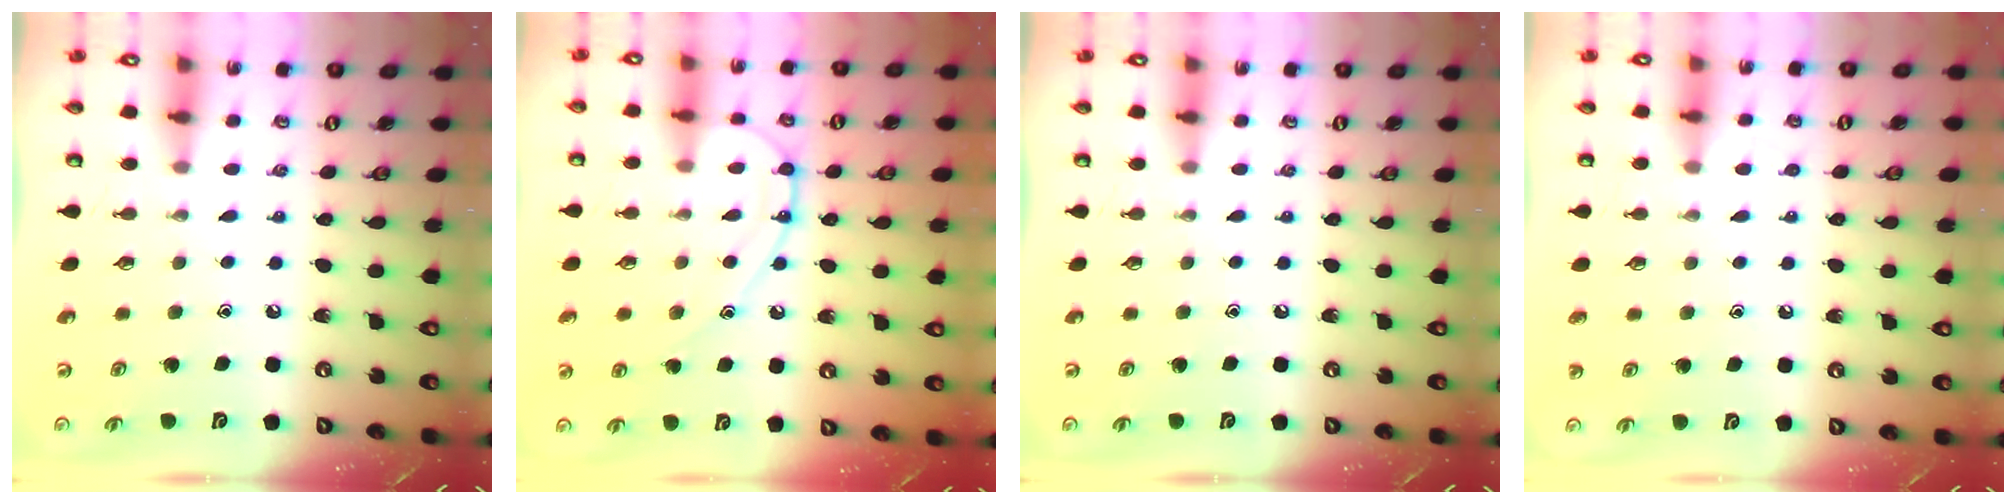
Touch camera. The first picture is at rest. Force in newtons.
{"total": 10.7, "press": 10.7, "slide": 0.4}
{"total": 0.0}
{"total": 2.6, "press": 2.6, "slide": 0.3}